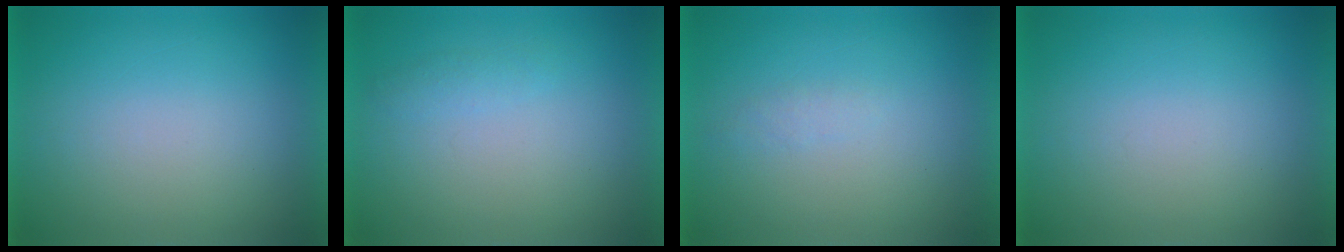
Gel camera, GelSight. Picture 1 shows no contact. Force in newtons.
{"total": 1.3}
{"total": 1.2}
{"total": 0.0}